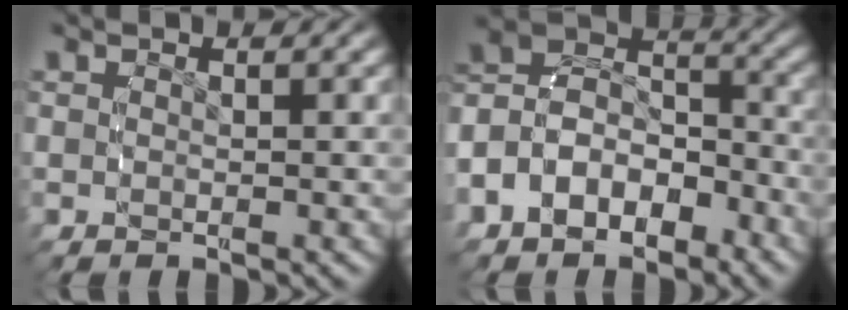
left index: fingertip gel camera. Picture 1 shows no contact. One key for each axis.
{"total": 8.6, "fx": -1.5, "fy": 7.0, "fz": 4.8, "tx": -0.106, "ty": -0.004, "tz": -0.036}